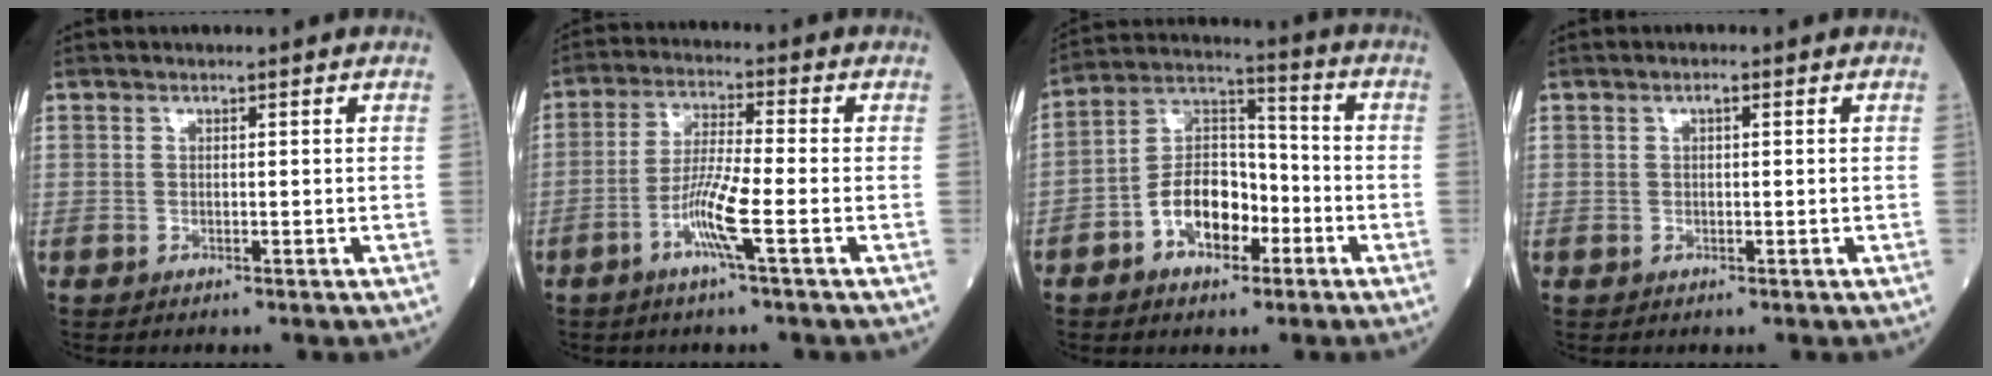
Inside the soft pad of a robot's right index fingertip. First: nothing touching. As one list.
[{"total": 7.0, "force": [-2.8, -0.4, 6.3], "torque": [-0.129, -0.005, -0.058]}, {"total": 10.3, "force": [-4.2, 5.9, 7.3], "torque": [-0.150, 0.027, -0.074]}, {"total": 0.7, "force": [0.2, 0.1, 0.6], "torque": [-0.013, 0.002, 0.003]}]